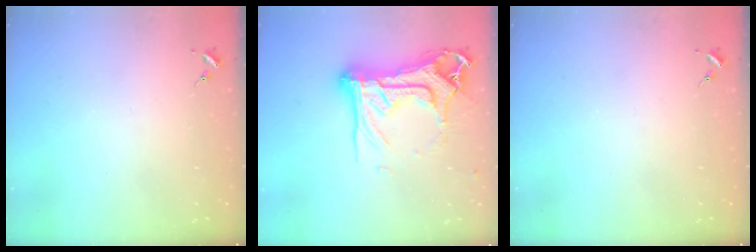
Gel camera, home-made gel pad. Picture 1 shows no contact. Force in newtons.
{"total": 20.8, "press": 20.6, "slide": 2.4}
{"total": 0.0}